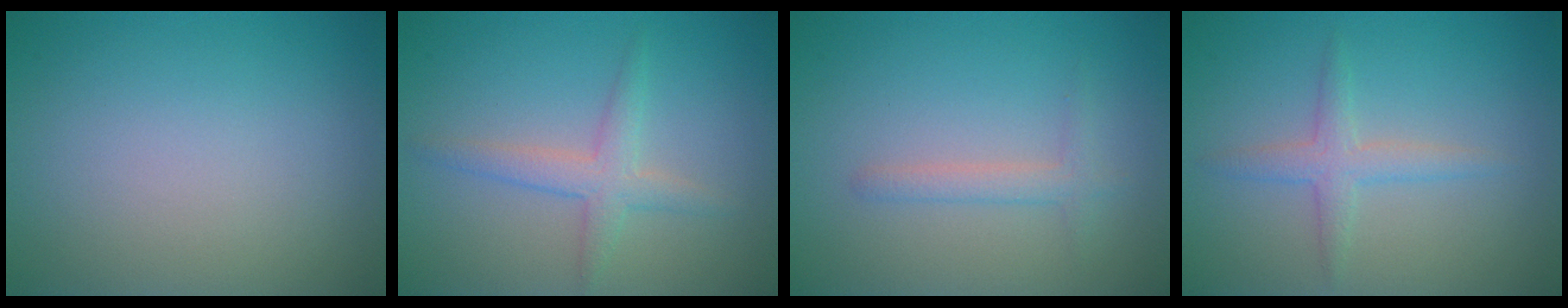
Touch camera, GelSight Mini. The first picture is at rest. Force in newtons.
{"total": 2.5, "press": 2.5, "slide": 0.0}
{"total": 1.5, "press": 1.5, "slide": 0.0}
{"total": 2.2, "press": 2.2, "slide": 0.1}